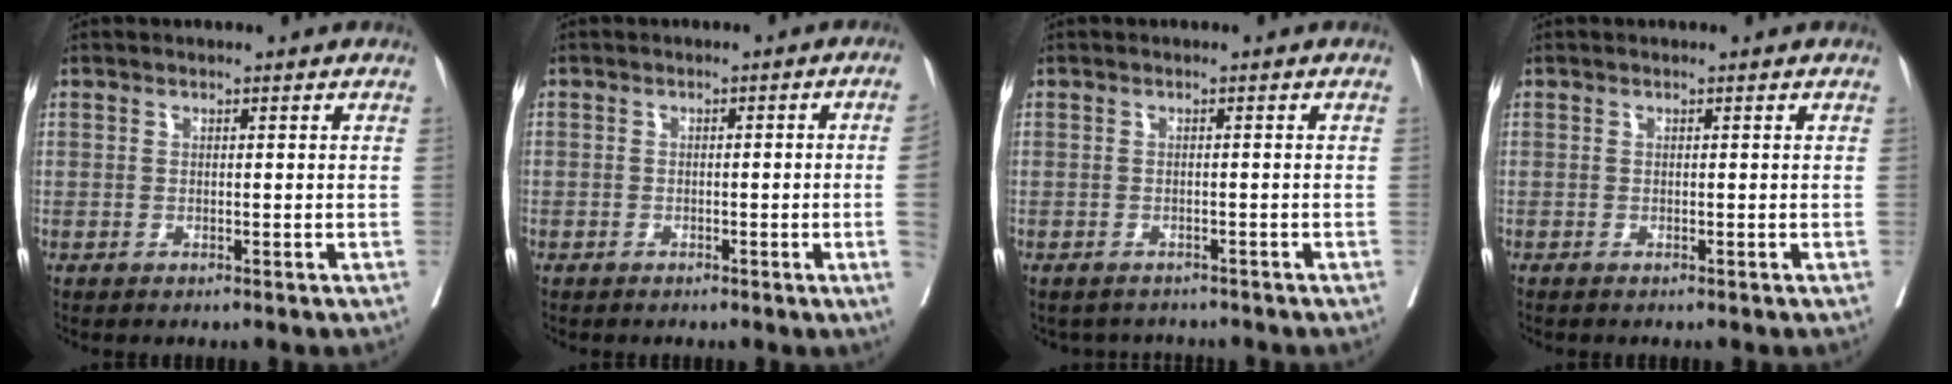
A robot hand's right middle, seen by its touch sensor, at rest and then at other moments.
{"total": 3.4, "force": [-0.7, -0.3, 3.3], "torque": [-0.043, 0.007, -0.008]}
{"total": 3.1, "force": [-2.8, 1.4, -0.1], "torque": [0.002, 0.004, -0.039]}
{"total": 0.0}